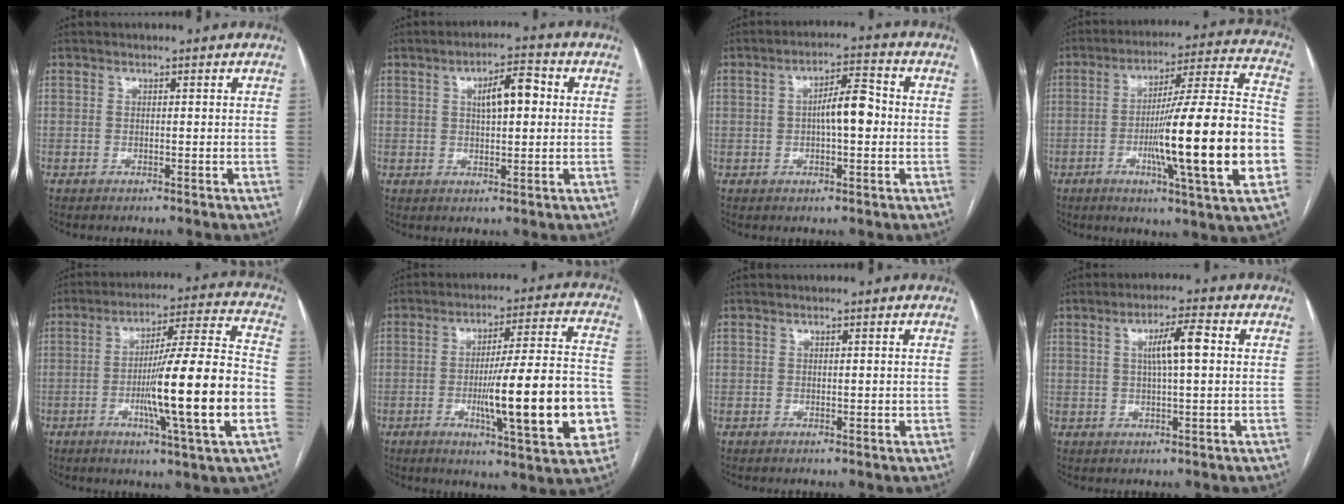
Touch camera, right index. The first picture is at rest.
{"total": 6.1, "force": [1.4, 1.9, 5.7], "torque": [-0.094, 0.016, 0.023]}
{"total": 6.7, "force": [0.0, 1.9, 6.4], "torque": [-0.108, 0.019, -0.001]}
{"total": 22.5, "force": [-5.2, 0.2, 21.9], "torque": [-0.311, -0.002, -0.084]}
{"total": 18.1, "force": [-4.2, -0.5, 17.6], "torque": [-0.285, -0.004, -0.072]}
{"total": 18.8, "force": [-4.4, 2.2, 18.2], "torque": [-0.244, 0.010, -0.056]}
{"total": 0.7, "force": [0.1, 0.4, 0.6], "torque": [-0.009, -0.002, 0.004]}
{"total": 5.8, "force": [1.1, 0.6, 5.6], "torque": [-0.100, 0.009, 0.020]}